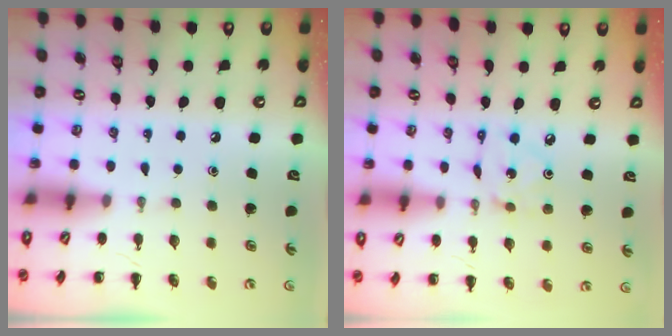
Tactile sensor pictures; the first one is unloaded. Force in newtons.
{"total": 2.2, "press": 2.1, "slide": 0.5}